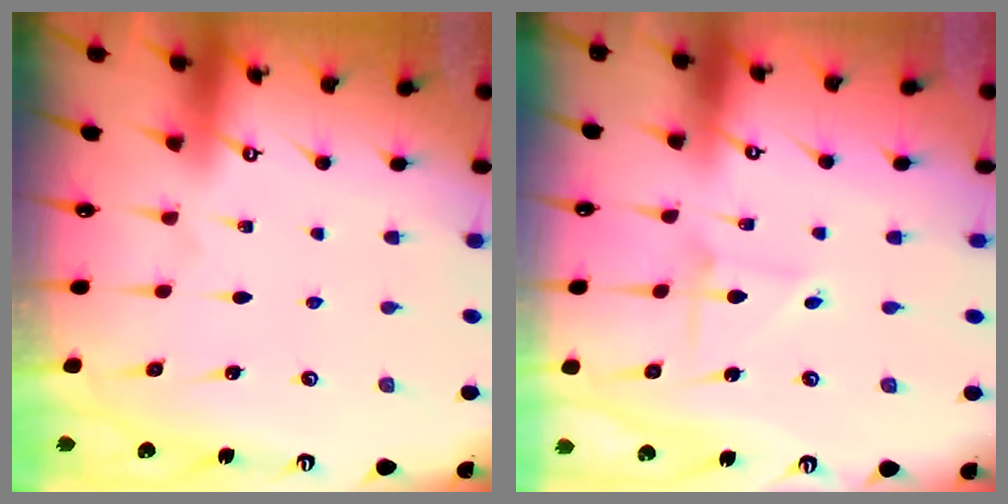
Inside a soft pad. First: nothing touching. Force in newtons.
{"total": 2.3, "press": 2.3, "slide": 0.2}